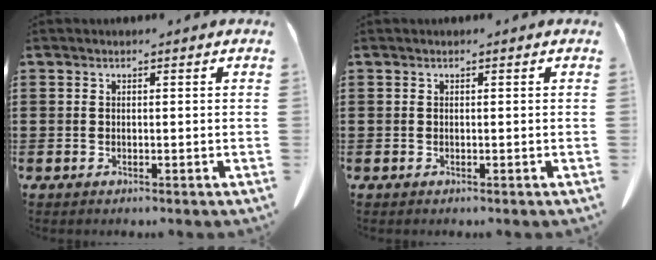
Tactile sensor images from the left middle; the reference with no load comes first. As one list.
[{"total": 0.0}]